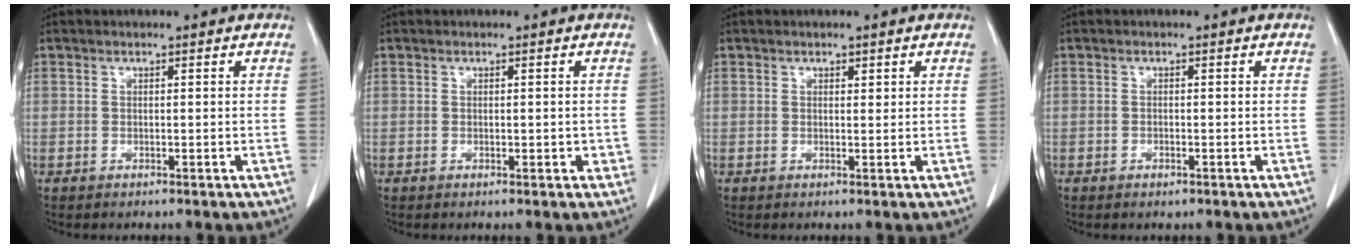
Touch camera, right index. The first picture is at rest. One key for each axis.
{"total": 1.5, "fx": -0.2, "fy": 0.8, "fz": 1.2, "tx": -0.015, "ty": 0.002, "tz": 0.000}
{"total": 0.8, "fx": 0.5, "fy": 0.5, "fz": 0.4, "tx": -0.005, "ty": -0.004, "tz": 0.007}
{"total": 0.9, "fx": -0.5, "fy": 0.5, "fz": 0.5, "tx": -0.009, "ty": -0.001, "tz": -0.004}